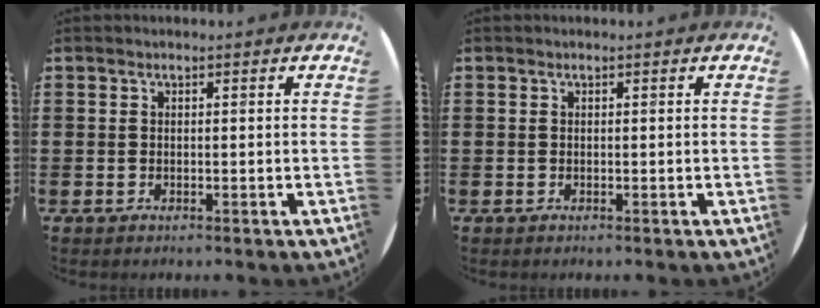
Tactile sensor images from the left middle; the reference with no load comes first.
{"total": 0.0}